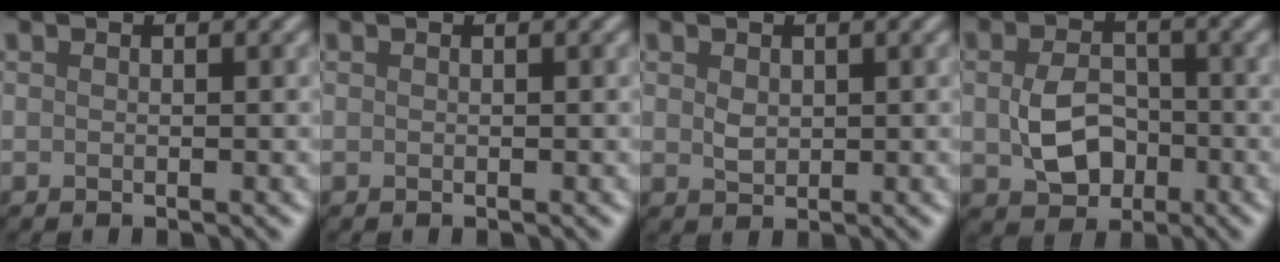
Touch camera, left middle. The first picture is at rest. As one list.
[{"total": 0.0}, {"total": 1.4, "force": [0.4, 1.0, 0.9], "torque": [-0.018, -0.001, 0.011]}, {"total": 4.7, "force": [-0.7, 3.5, 3.1], "torque": [-0.063, -0.007, -0.010]}]